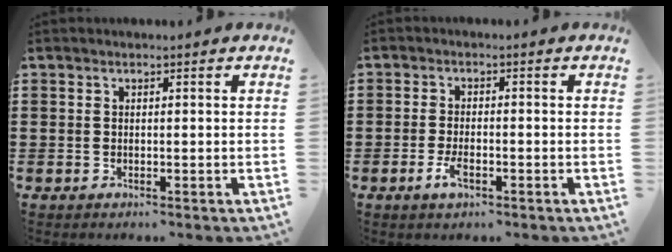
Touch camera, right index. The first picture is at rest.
{"total": 3.2, "force": [-1.5, 1.0, 2.6], "torque": [-0.060, -0.006, -0.030]}